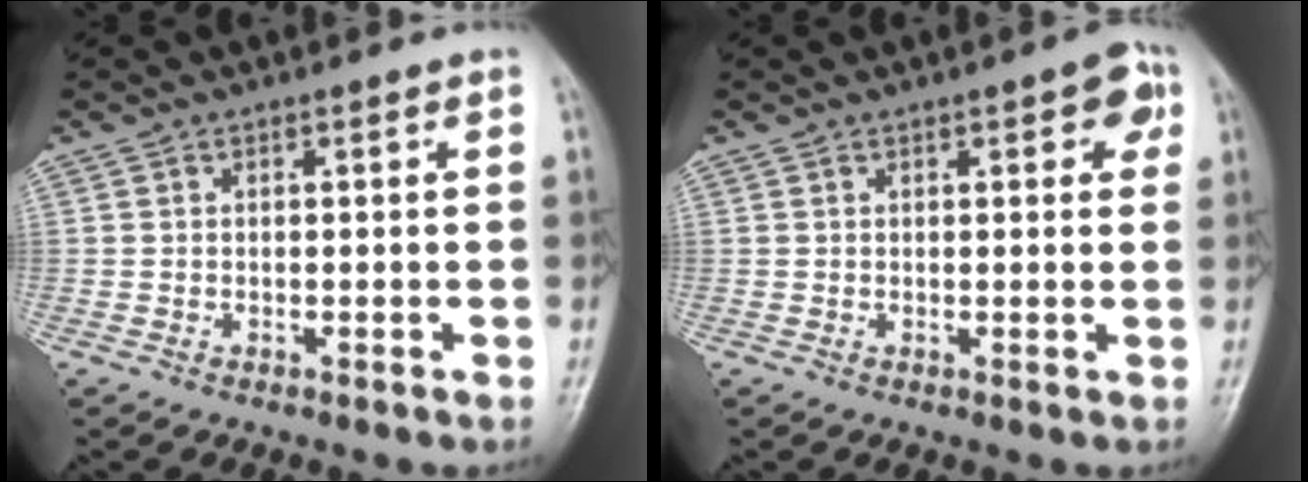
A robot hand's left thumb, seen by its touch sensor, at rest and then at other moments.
{"total": 4.6, "force": [1.9, 1.9, 3.8], "torque": [-0.028, 0.000, 0.015]}